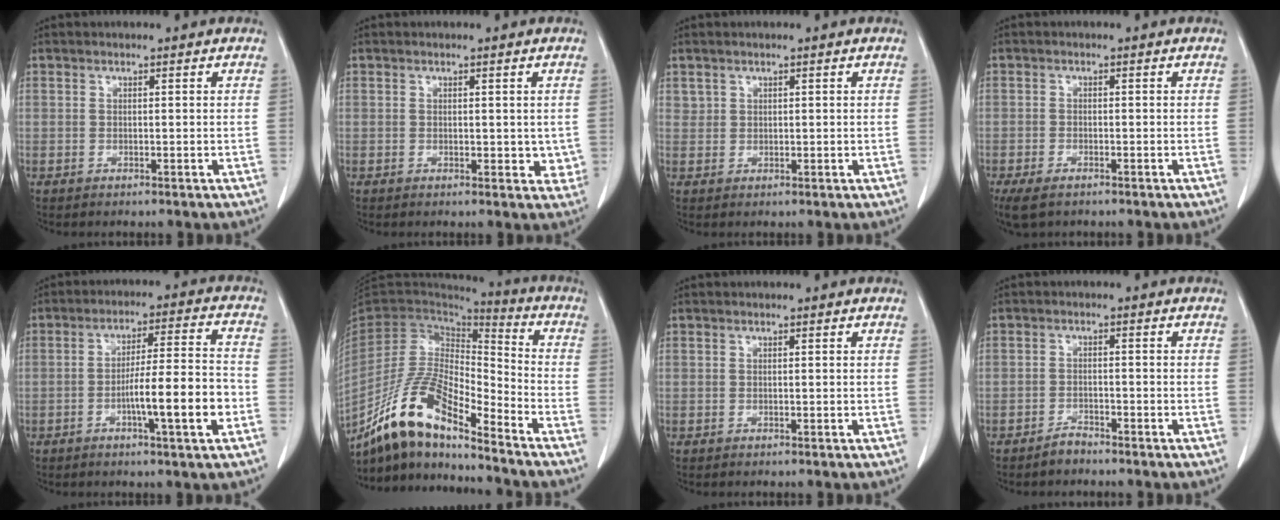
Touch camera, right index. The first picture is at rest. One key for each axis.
{"total": 2.9, "fx": 0.1, "fy": 1.9, "fz": 2.3, "tx": -0.013, "ty": -0.003, "tz": 0.003}
{"total": 1.2, "fx": 0.8, "fy": 0.8, "fz": 0.1, "tx": 0.010, "ty": 0.001, "tz": 0.012}
{"total": 4.6, "fx": -3.3, "fy": 1.9, "fz": 2.6, "tx": -0.049, "ty": -0.010, "tz": -0.052}
{"total": 10.8, "fx": -3.6, "fy": 0.3, "fz": 10.2, "tx": -0.164, "ty": 0.005, "tz": -0.057}
{"total": 16.2, "fx": -12.8, "fy": 3.2, "fz": 9.4, "tx": -0.185, "ty": 0.004, "tz": -0.238}
{"total": 0.0}
{"total": 1.9, "fx": -1.8, "fy": 0.5, "fz": 0.4, "tx": -0.006, "ty": 0.001, "tz": -0.031}